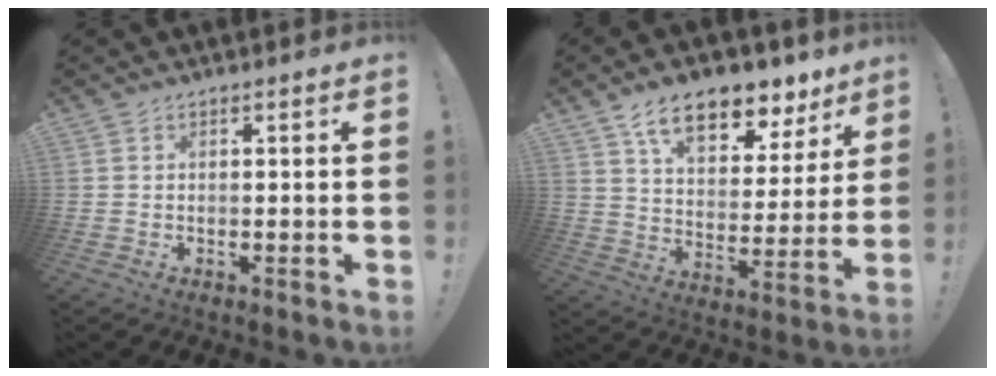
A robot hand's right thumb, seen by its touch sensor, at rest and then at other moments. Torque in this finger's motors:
{"motor_torque": [0.59, 3.42, 1.14, 0.81, 0.04]}